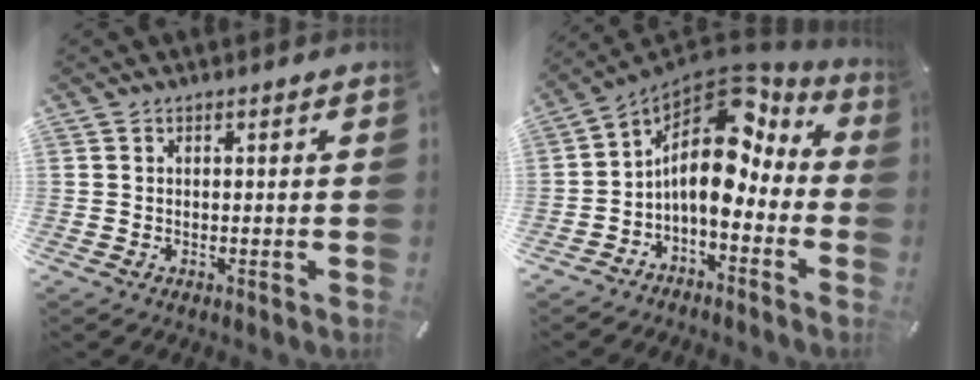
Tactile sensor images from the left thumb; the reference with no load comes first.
{"total": 13.7, "force": [2.2, 8.3, 10.7], "torque": [-0.187, -0.038, 0.030]}